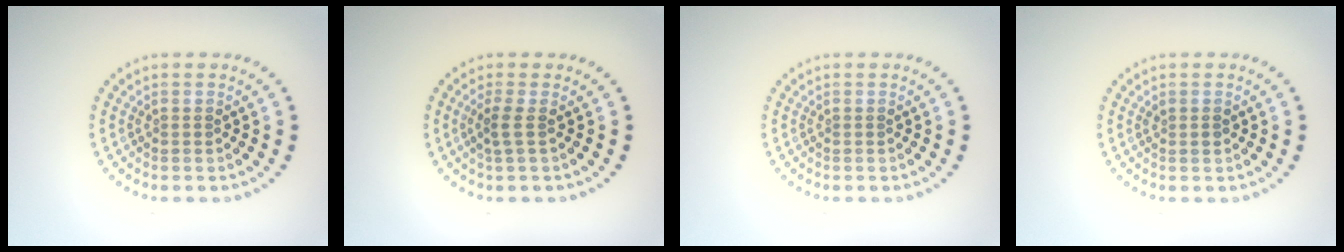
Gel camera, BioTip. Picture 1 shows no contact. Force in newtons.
{"total": 1.6, "press": 1.1, "slide": 1.1}
{"total": 0.0}
{"total": 0.7, "press": 0.7, "slide": 0.2}